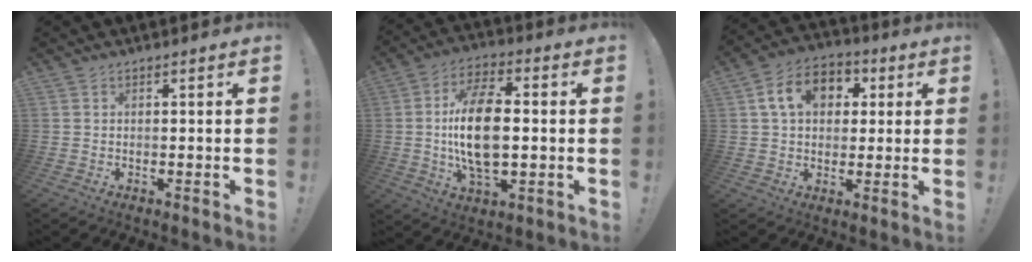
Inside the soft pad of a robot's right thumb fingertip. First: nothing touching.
{"total": 16.6, "force": [-0.1, 9.1, 13.9], "torque": [-0.260, 0.003, -0.006]}
{"total": 13.2, "force": [3.8, 10.1, 7.6], "torque": [-0.118, 0.009, 0.076]}